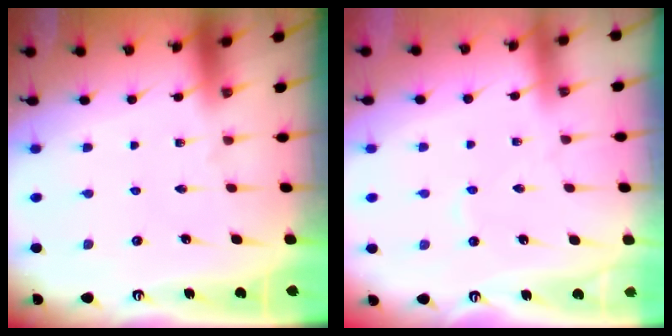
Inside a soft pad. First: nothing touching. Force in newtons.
{"total": 2.7, "press": 2.7, "slide": 0.4}